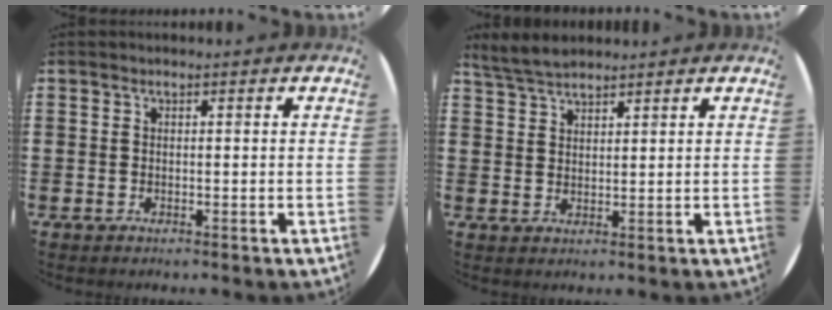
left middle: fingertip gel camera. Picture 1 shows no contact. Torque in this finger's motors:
{"motor_torque": [0.09, -0.08, 0.02, 0.05]}